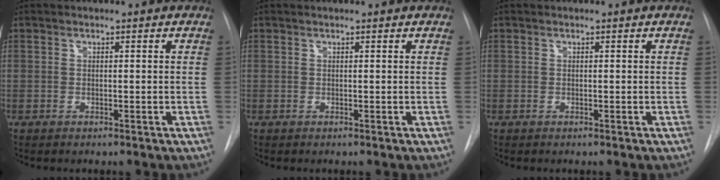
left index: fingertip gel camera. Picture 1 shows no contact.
{"total": 0.8, "force": [0.8, 0.0, 0.3], "torque": [-0.008, 0.010, 0.011]}
{"total": 0.0}